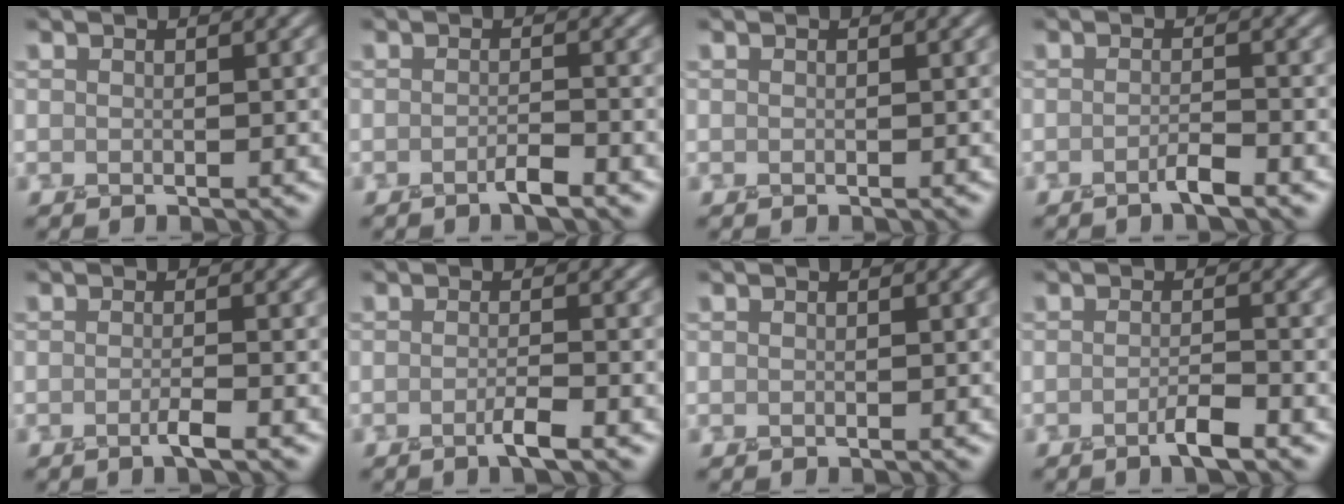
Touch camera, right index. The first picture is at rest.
{"total": 1.4, "force": [-0.9, 0.2, 1.1], "torque": [-0.013, 0.007, -0.022]}
{"total": 0.0}
{"total": 1.5, "force": [-0.9, 0.2, 1.1], "torque": [-0.014, 0.009, -0.024]}
{"total": 1.4, "force": [-0.5, 0.3, 1.3], "torque": [-0.016, 0.005, -0.017]}
{"total": 1.8, "force": [-0.8, 0.3, 1.6], "torque": [-0.020, 0.007, -0.020]}
{"total": 0.0}
{"total": 1.9, "force": [-1.1, 0.3, 1.6], "torque": [-0.022, 0.008, -0.026]}